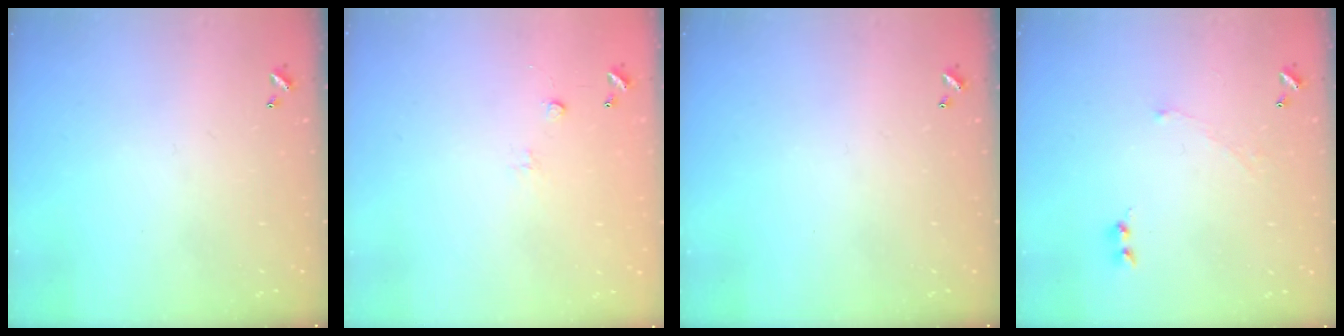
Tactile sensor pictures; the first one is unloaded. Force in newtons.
{"total": 4.9, "press": 4.9, "slide": 0.7}
{"total": 0.0}
{"total": 2.1, "press": 2.0, "slide": 0.7}